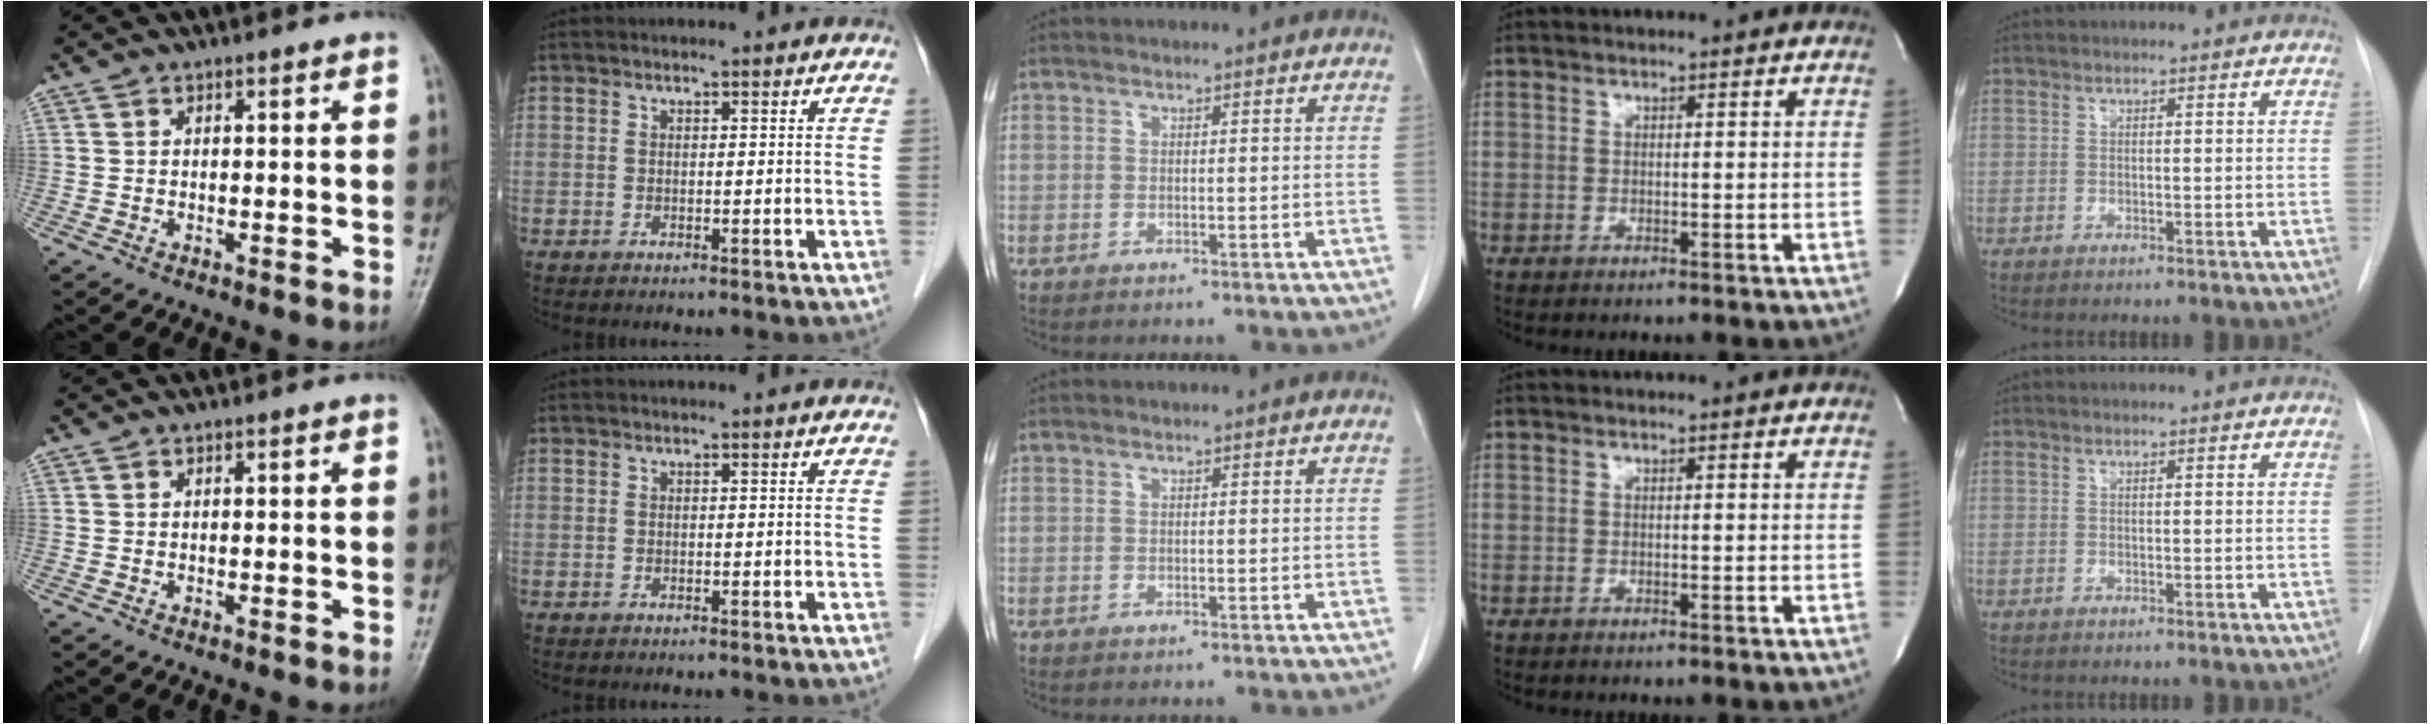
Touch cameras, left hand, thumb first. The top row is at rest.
{}